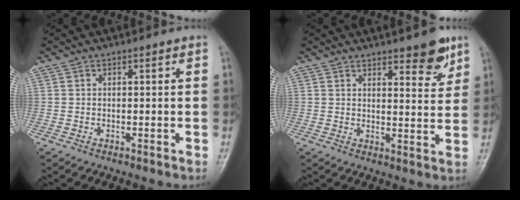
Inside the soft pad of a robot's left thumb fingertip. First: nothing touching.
{"total": 6.8, "force": [4.6, 2.0, 4.6], "torque": [-0.043, -0.032, 0.061]}